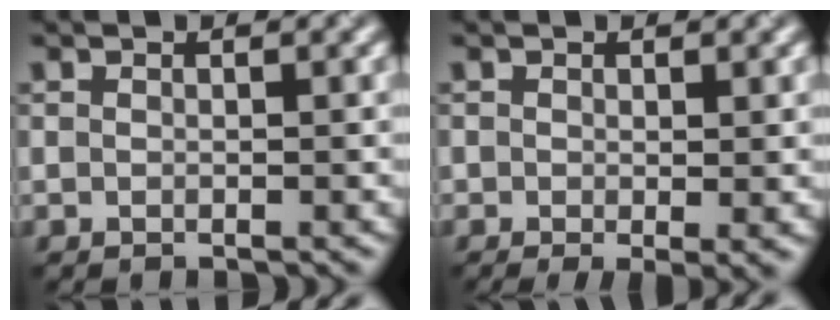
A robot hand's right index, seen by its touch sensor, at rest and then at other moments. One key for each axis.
{"total": 2.3, "fx": -0.3, "fy": 0.8, "fz": 2.1, "tx": -0.034, "ty": -0.010, "tz": -0.004}